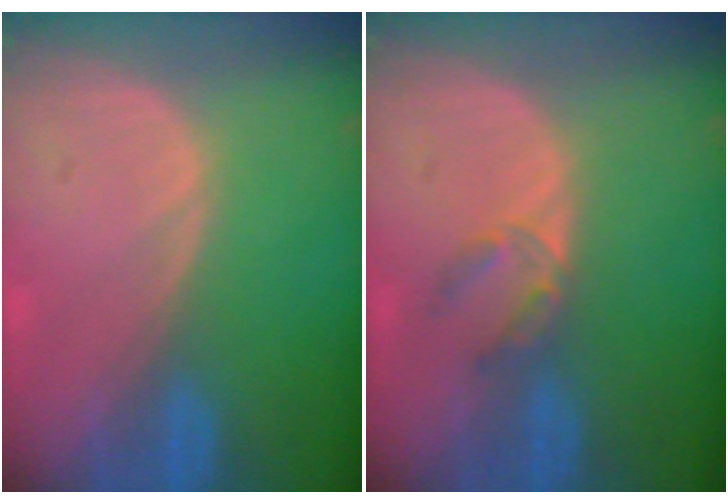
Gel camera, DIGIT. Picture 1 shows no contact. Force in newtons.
{"total": 2.9, "press": 2.7, "slide": 1.0}